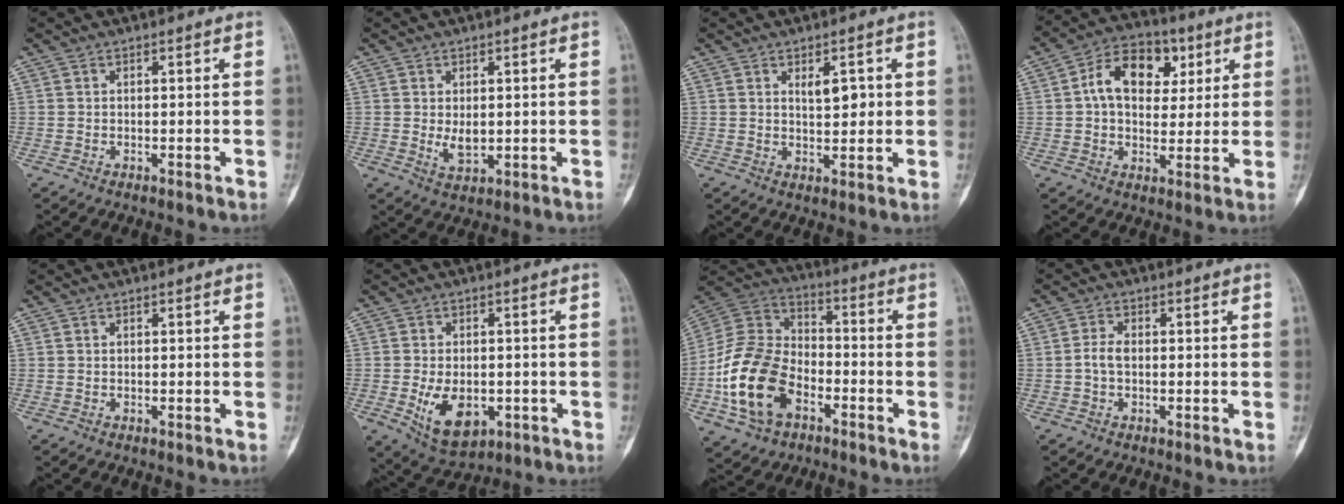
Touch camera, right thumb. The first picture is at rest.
{"total": 3.8, "force": [0.1, 2.3, 3.1], "torque": [-0.043, -0.009, 0.012]}
{"total": 4.6, "force": [1.4, 2.2, 3.8], "torque": [-0.048, -0.009, 0.022]}
{"total": 13.1, "force": [3.5, 9.0, 8.9], "torque": [-0.108, 0.009, 0.048]}
{"total": 0.0}
{"total": 9.9, "force": [-2.5, 6.2, 7.3], "torque": [-0.106, -0.002, -0.025]}
{"total": 18.5, "force": [-6.5, 12.3, 12.1], "torque": [-0.220, 0.042, -0.125]}
{"total": 2.8, "force": [-0.3, 1.7, 2.3], "torque": [-0.049, 0.007, -0.011]}